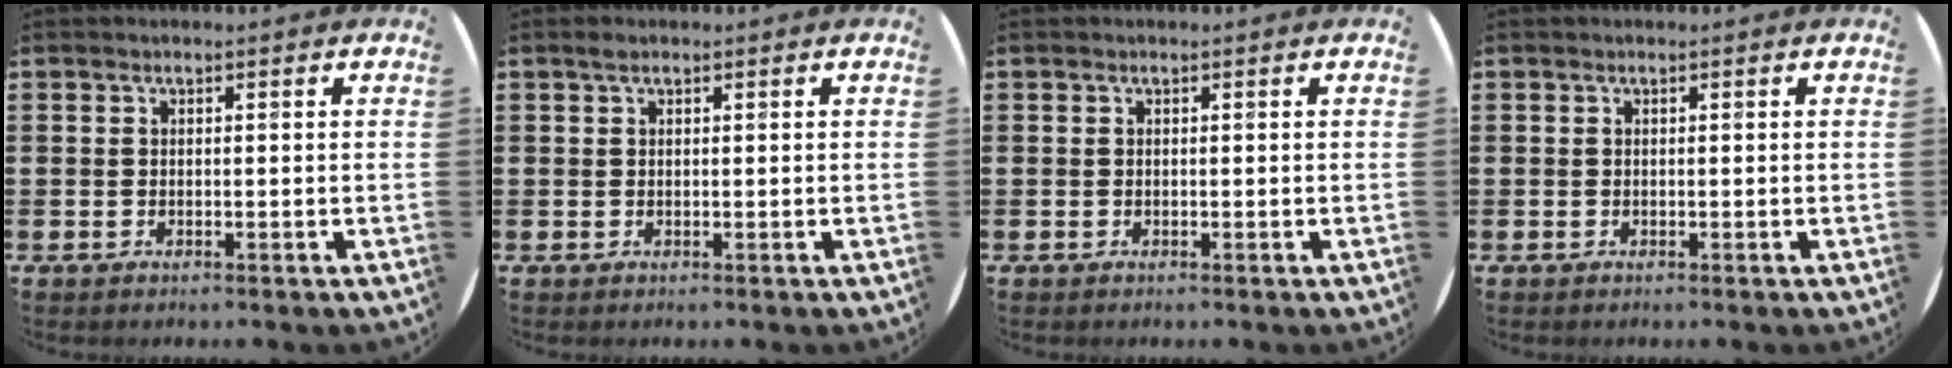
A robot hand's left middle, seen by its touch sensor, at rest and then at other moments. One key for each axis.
{"total": 0.8, "fx": 0.5, "fy": 0.4, "fz": 0.4, "tx": -0.002, "ty": 0.001, "tz": 0.008}
{"total": 0.0}
{"total": 0.0}